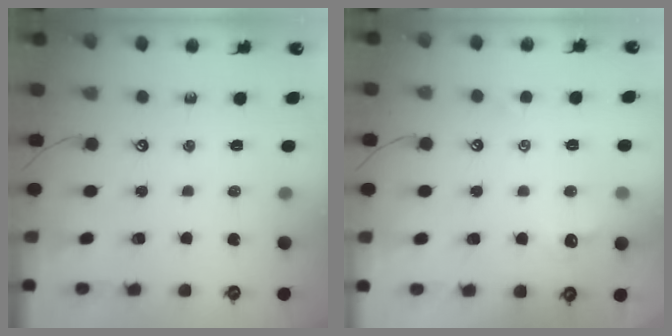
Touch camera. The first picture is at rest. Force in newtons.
{"total": 0.7, "press": 0.1, "slide": 0.7}